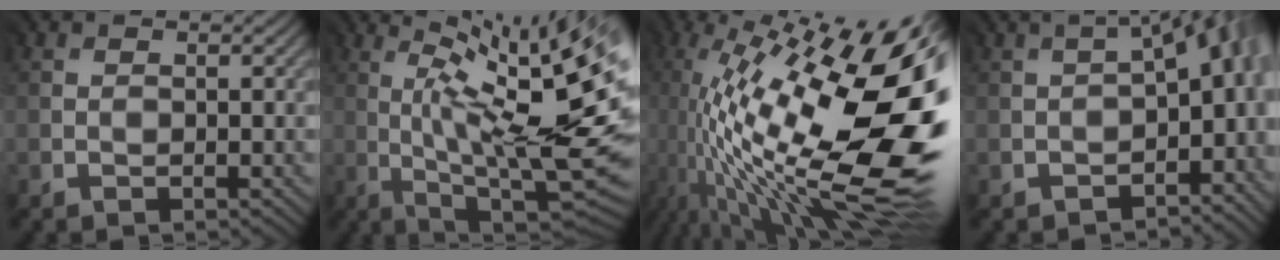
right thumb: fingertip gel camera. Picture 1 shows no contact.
{"total": 16.6, "force": [1.4, 3.4, 16.1], "torque": [-0.217, 0.010, 0.052]}
{"total": 18.5, "force": [-1.7, 6.6, 17.2], "torque": [-0.312, -0.010, -0.032]}
{"total": 8.2, "force": [-2.9, 4.2, 6.4], "torque": [-0.061, -0.017, -0.024]}